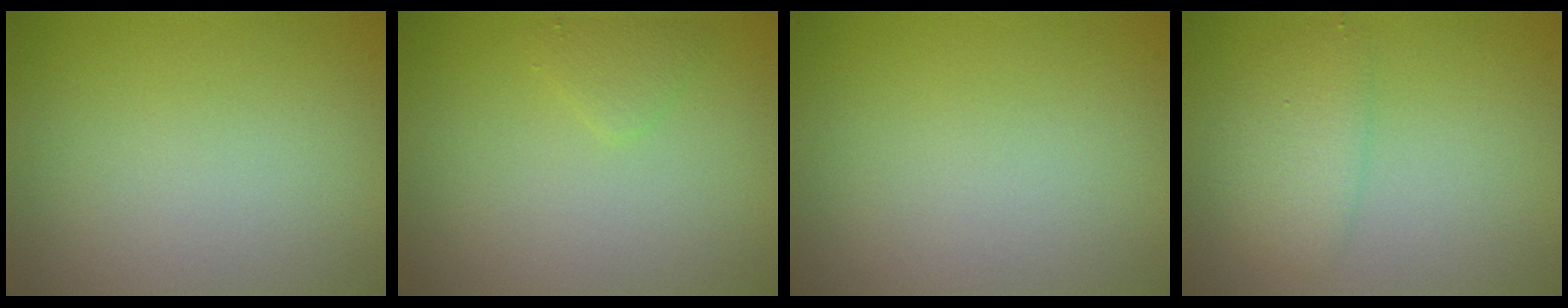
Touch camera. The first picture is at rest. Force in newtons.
{"total": 1.0, "press": 1.0, "slide": 0.1}
{"total": 0.0}
{"total": 2.7, "press": 2.7, "slide": 0.1}